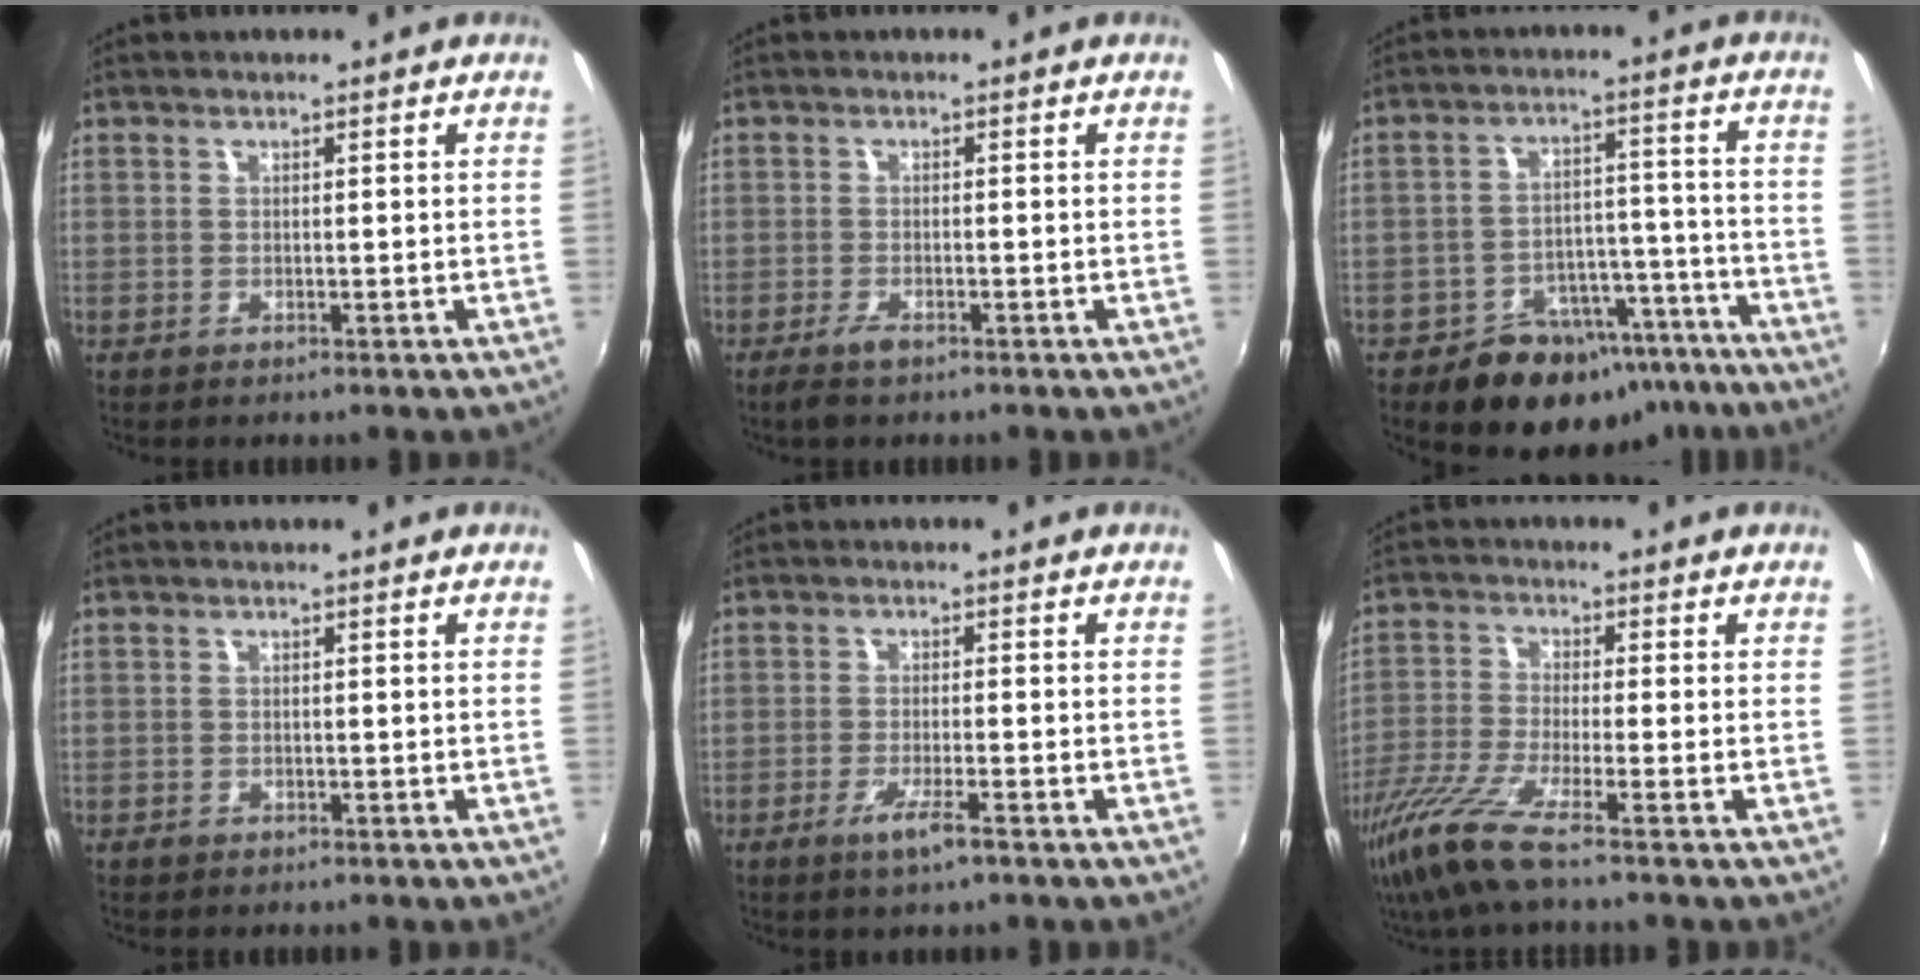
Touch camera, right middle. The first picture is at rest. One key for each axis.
{"total": 2.7, "fx": -2.0, "fy": 0.7, "fz": 1.7, "tx": -0.043, "ty": -0.004, "tz": -0.039}
{"total": 15.4, "fx": -10.8, "fy": 9.5, "fz": 5.5, "tx": -0.101, "ty": 0.043, "tz": -0.129}
{"total": 0.8, "fx": -0.6, "fy": 0.5, "fz": 0.1, "tx": -0.005, "ty": 0.001, "tz": -0.011}
{"total": 4.2, "fx": -2.6, "fy": 0.1, "fz": 3.3, "tx": -0.070, "ty": -0.009, "tz": -0.051}
{"total": 9.0, "fx": -6.3, "fy": -0.2, "fz": 6.4, "tx": -0.142, "ty": -0.026, "tz": -0.127}